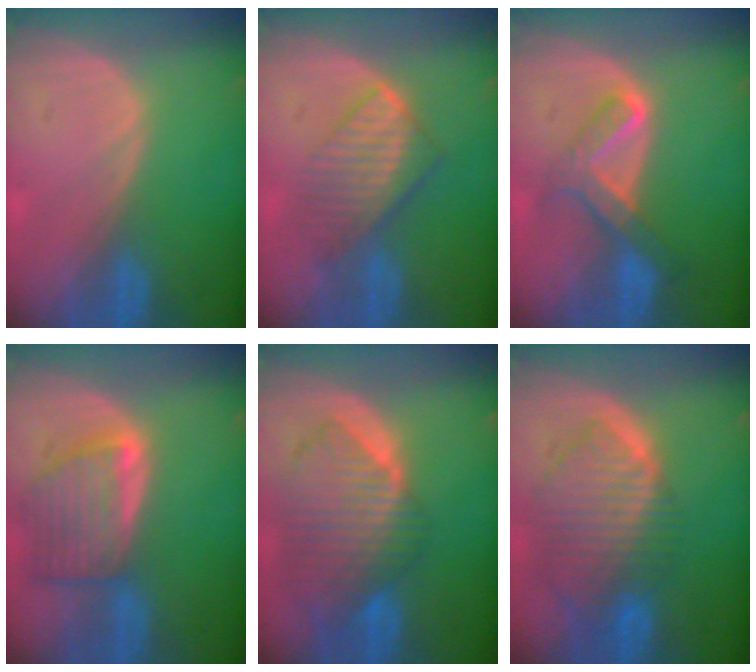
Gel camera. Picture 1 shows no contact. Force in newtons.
{"total": 6.6, "press": 6.3, "slide": 1.9}
{"total": 6.1, "press": 5.8, "slide": 1.8}
{"total": 8.0, "press": 7.2, "slide": 3.4}
{"total": 10.4, "press": 9.0, "slide": 5.1}
{"total": 9.9, "press": 8.4, "slide": 5.2}